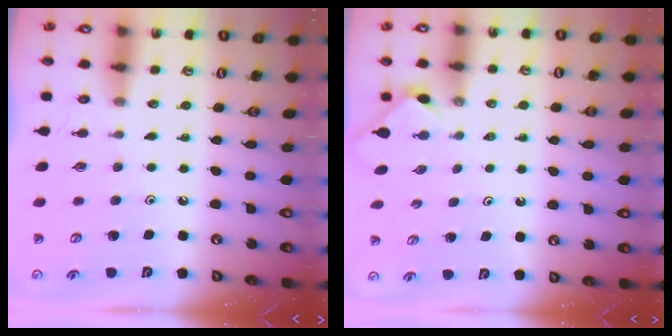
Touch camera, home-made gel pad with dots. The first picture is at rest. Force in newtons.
{"total": 2.1, "press": 2.1, "slide": 0.4}